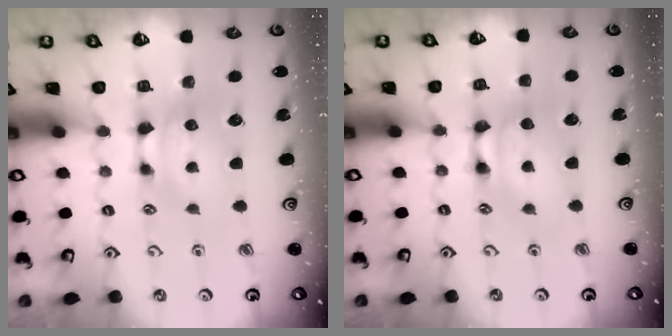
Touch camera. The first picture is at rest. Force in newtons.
{"total": 1.9, "press": 1.9, "slide": 0.1}